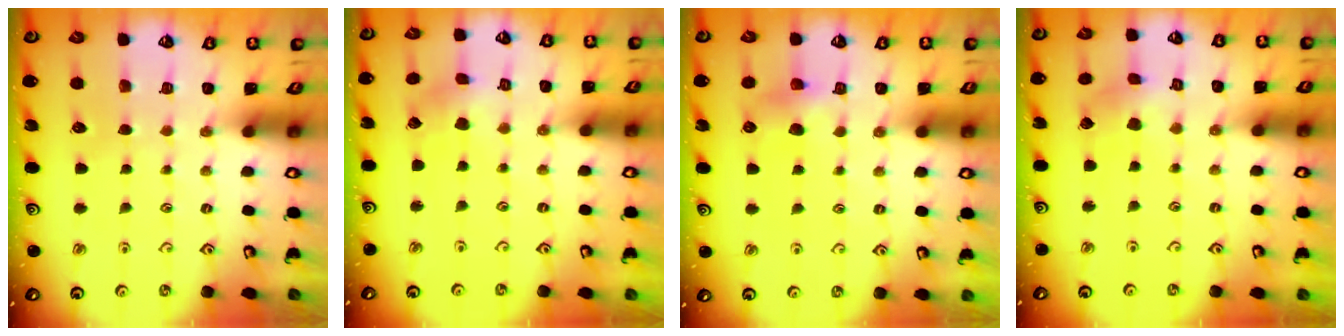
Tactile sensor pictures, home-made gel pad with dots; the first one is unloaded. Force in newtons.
{"total": 2.2, "press": 2.2, "slide": 0.3}
{"total": 5.3, "press": 5.3, "slide": 0.6}
{"total": 4.0, "press": 4.0, "slide": 0.3}